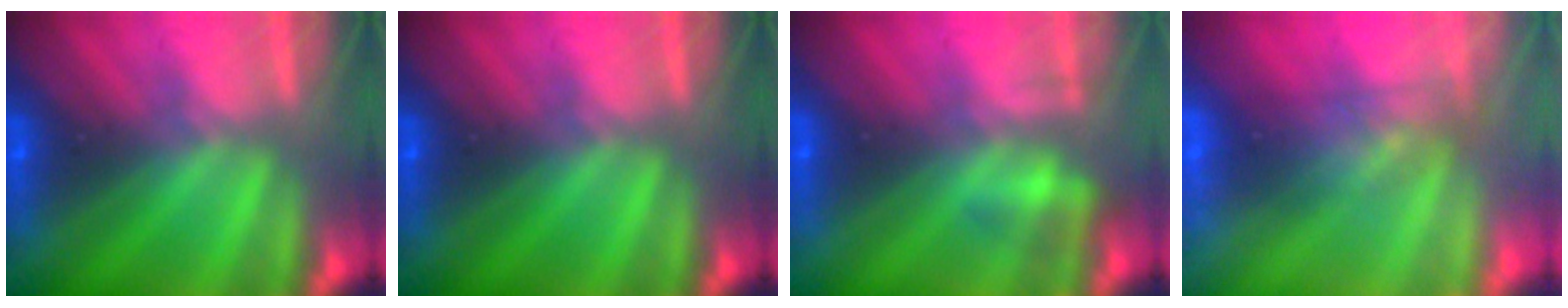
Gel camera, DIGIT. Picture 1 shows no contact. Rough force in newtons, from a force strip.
{"total": 0.0}
{"total": 2.1}
{"total": 2.8}